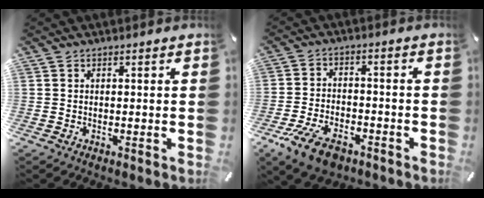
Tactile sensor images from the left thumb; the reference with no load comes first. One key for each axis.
{"total": 9.8, "fx": -5.9, "fy": 5.1, "fz": 5.9, "tx": -0.128, "ty": 0.022, "tz": -0.109}